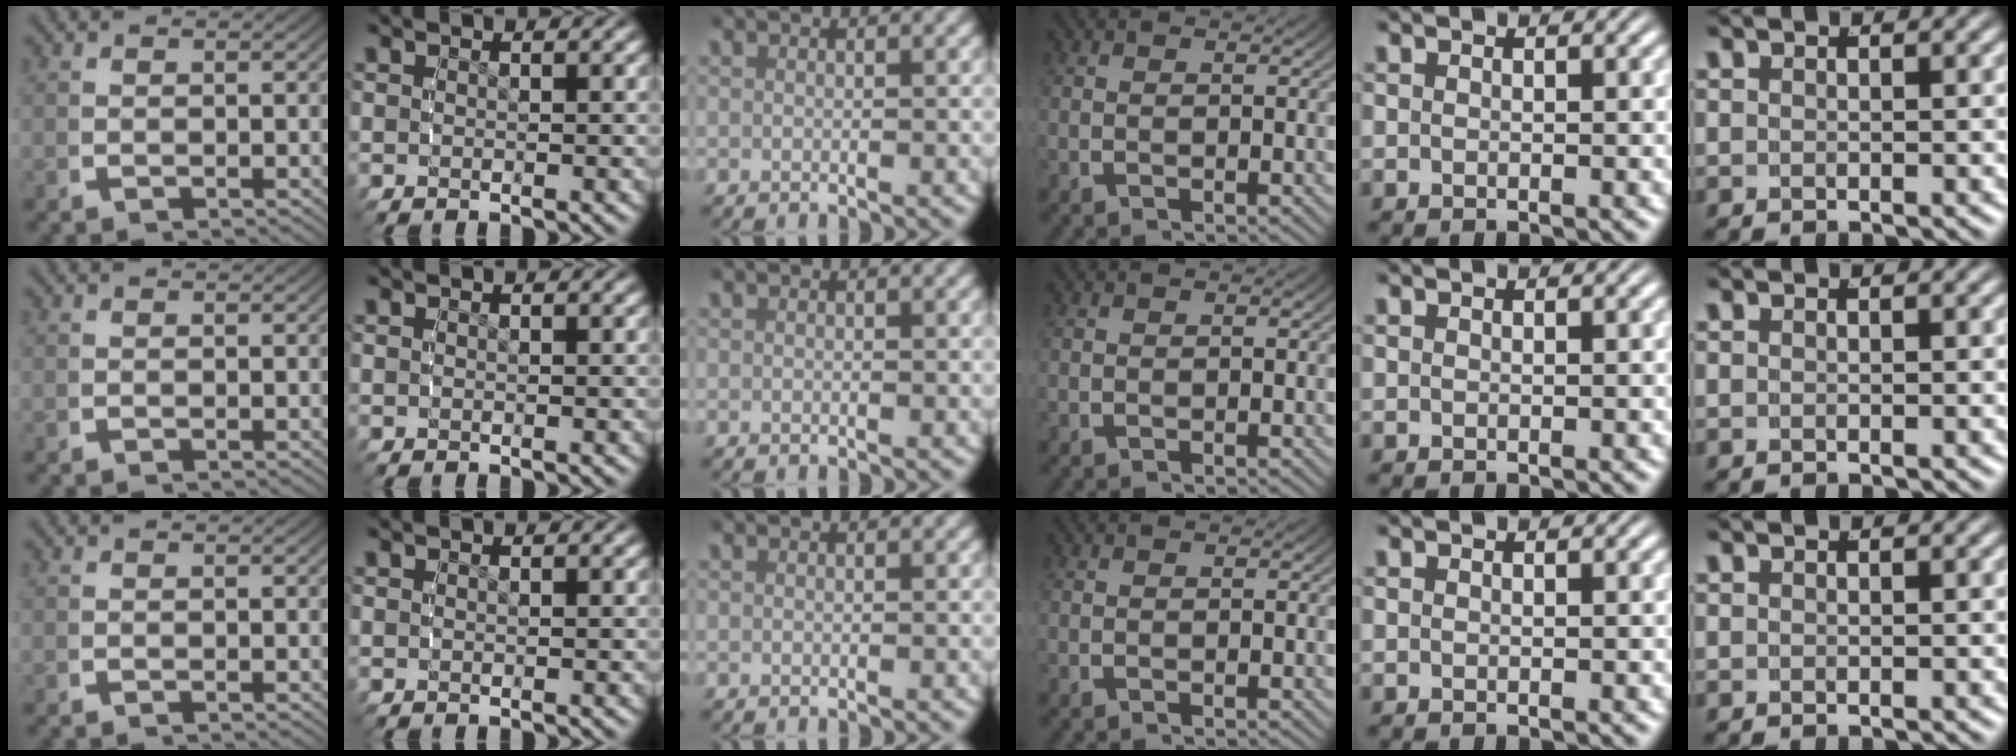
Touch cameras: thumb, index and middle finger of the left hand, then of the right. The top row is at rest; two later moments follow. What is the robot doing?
{"motion": "reach", "object": "air blower"}